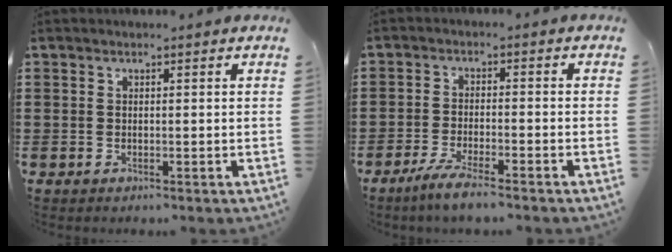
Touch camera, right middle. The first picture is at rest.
{"total": 3.9, "force": [-3.2, -0.1, 2.2], "torque": [-0.051, -0.011, -0.063]}